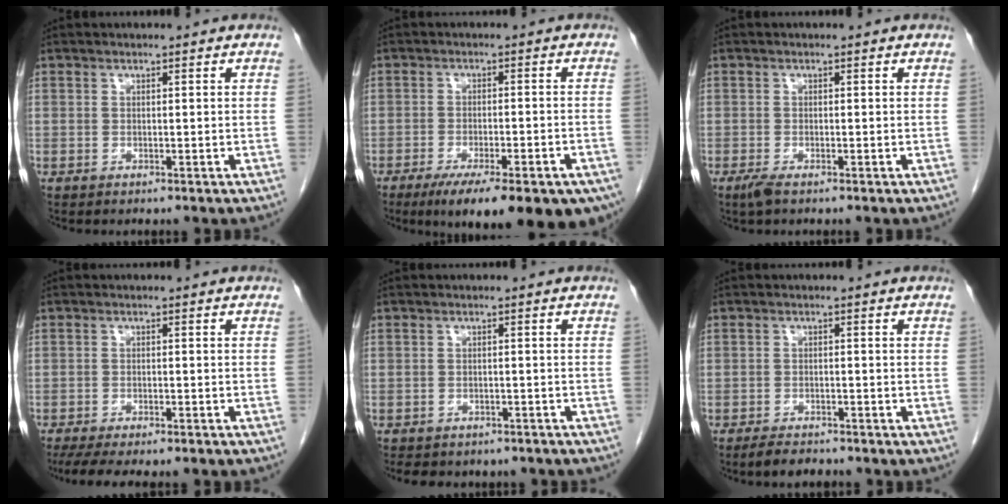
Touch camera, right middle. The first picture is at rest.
{"total": 19.0, "force": [-13.1, 4.6, 13.0], "torque": [-0.138, -0.020, -0.169]}
{"total": 1.7, "force": [-1.1, 0.3, 1.2], "torque": [-0.031, -0.006, -0.022]}
{"total": 11.1, "force": [-9.1, 2.5, 5.8], "torque": [-0.085, -0.009, -0.124]}
{"total": 9.3, "force": [-7.7, 4.3, 3.2], "torque": [-0.058, 0.006, -0.083]}
{"total": 3.0, "force": [-2.6, 0.8, 1.2], "torque": [-0.026, -0.004, -0.041]}